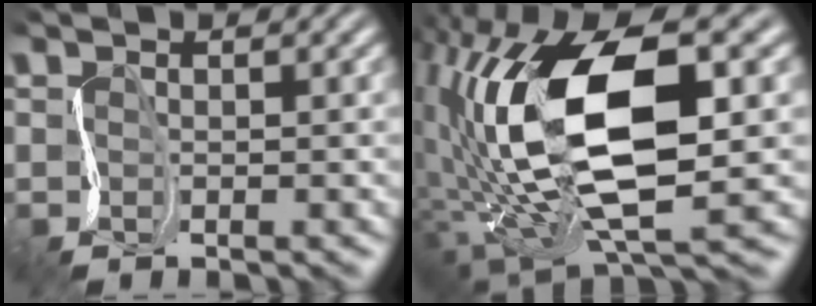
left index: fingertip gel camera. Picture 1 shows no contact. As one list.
[{"total": 13.5, "force": [0.7, 6.4, 11.9], "torque": [-0.259, 0.005, 0.015]}]